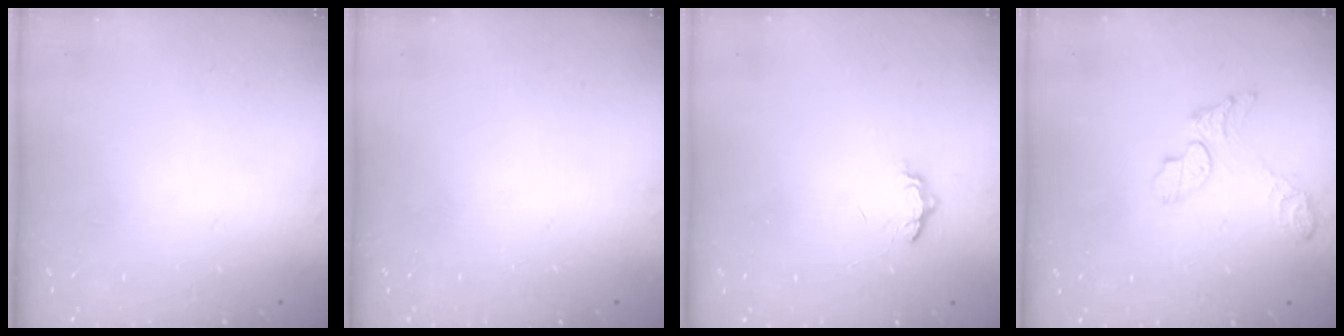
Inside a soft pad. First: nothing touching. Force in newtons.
{"total": 0.0}
{"total": 3.7, "press": 3.7, "slide": 0.5}
{"total": 7.5, "press": 7.5, "slide": 0.3}